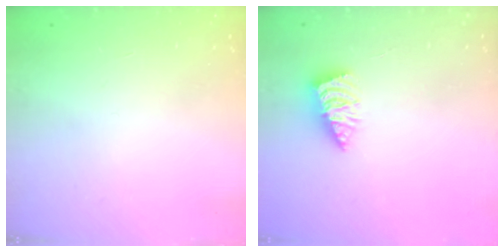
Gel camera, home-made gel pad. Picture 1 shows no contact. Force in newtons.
{"total": 3.2, "press": 3.2, "slide": 0.1}